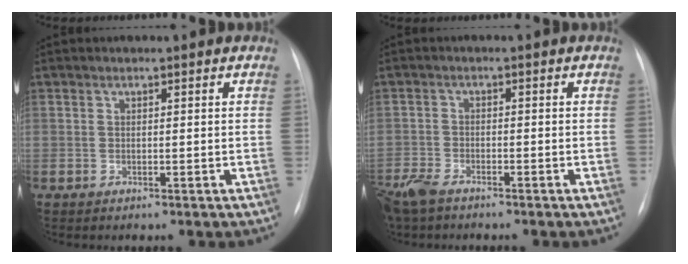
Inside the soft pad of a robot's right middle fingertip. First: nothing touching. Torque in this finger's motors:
{"motor_torque": [0.84, -0.79, 0.20, 0.07]}